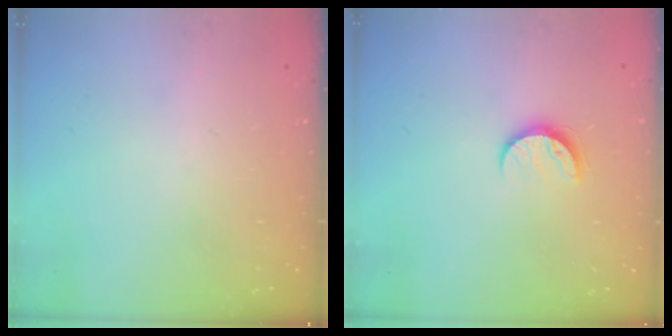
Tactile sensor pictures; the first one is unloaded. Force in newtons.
{"total": 7.7, "press": 7.6, "slide": 0.6}